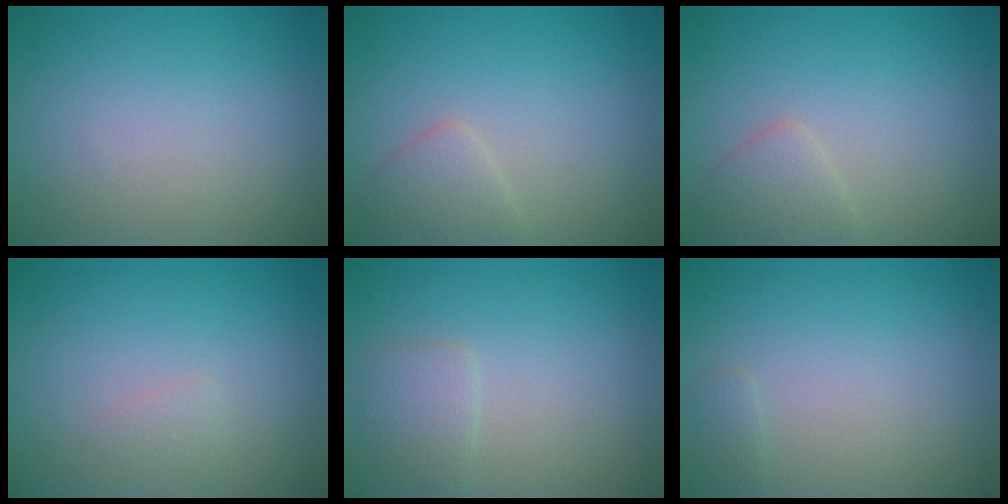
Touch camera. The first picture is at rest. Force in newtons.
{"total": 2.0, "press": 2.0, "slide": 0.0}
{"total": 2.0, "press": 2.0, "slide": 0.0}
{"total": 0.7, "press": 0.7, "slide": 0.0}
{"total": 1.7, "press": 1.7, "slide": 0.1}
{"total": 0.7, "press": 0.7, "slide": 0.0}